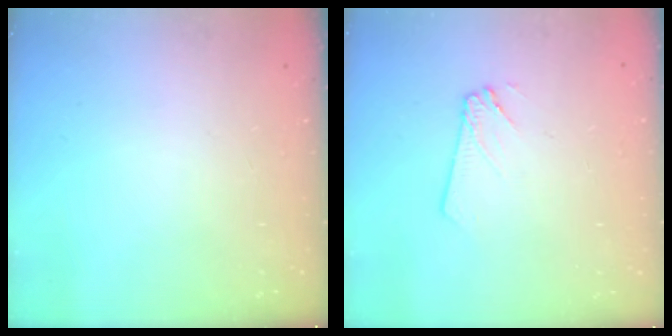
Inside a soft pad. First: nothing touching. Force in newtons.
{"total": 2.4, "press": 2.4, "slide": 0.2}